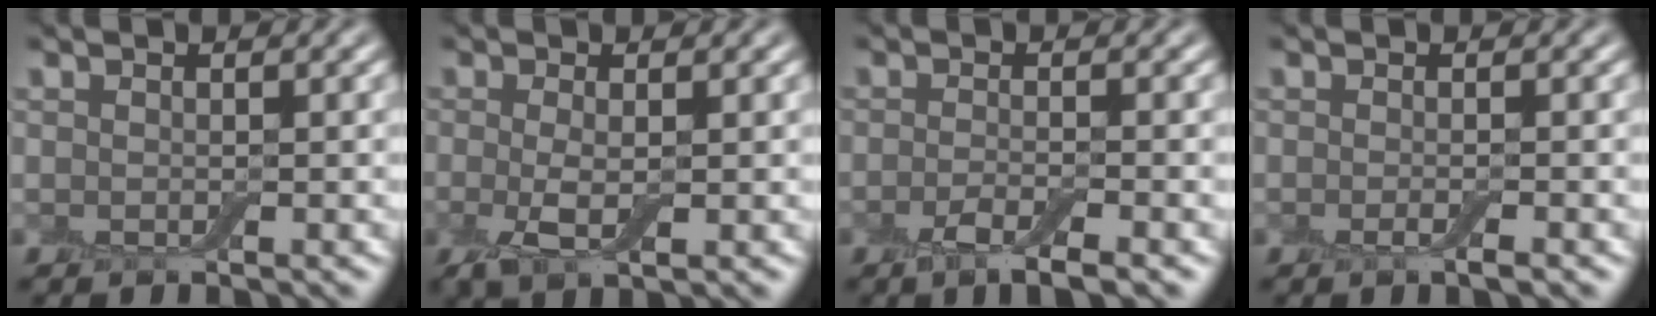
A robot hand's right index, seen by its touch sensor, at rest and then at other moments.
{"total": 2.9, "force": [-0.3, 1.1, 2.7], "torque": [-0.064, -0.009, -0.007]}
{"total": 2.9, "force": [-1.6, 0.7, 2.4], "torque": [-0.043, -0.003, -0.034]}
{"total": 1.3, "force": [-0.6, 0.2, 1.1], "torque": [-0.018, -0.005, -0.013]}